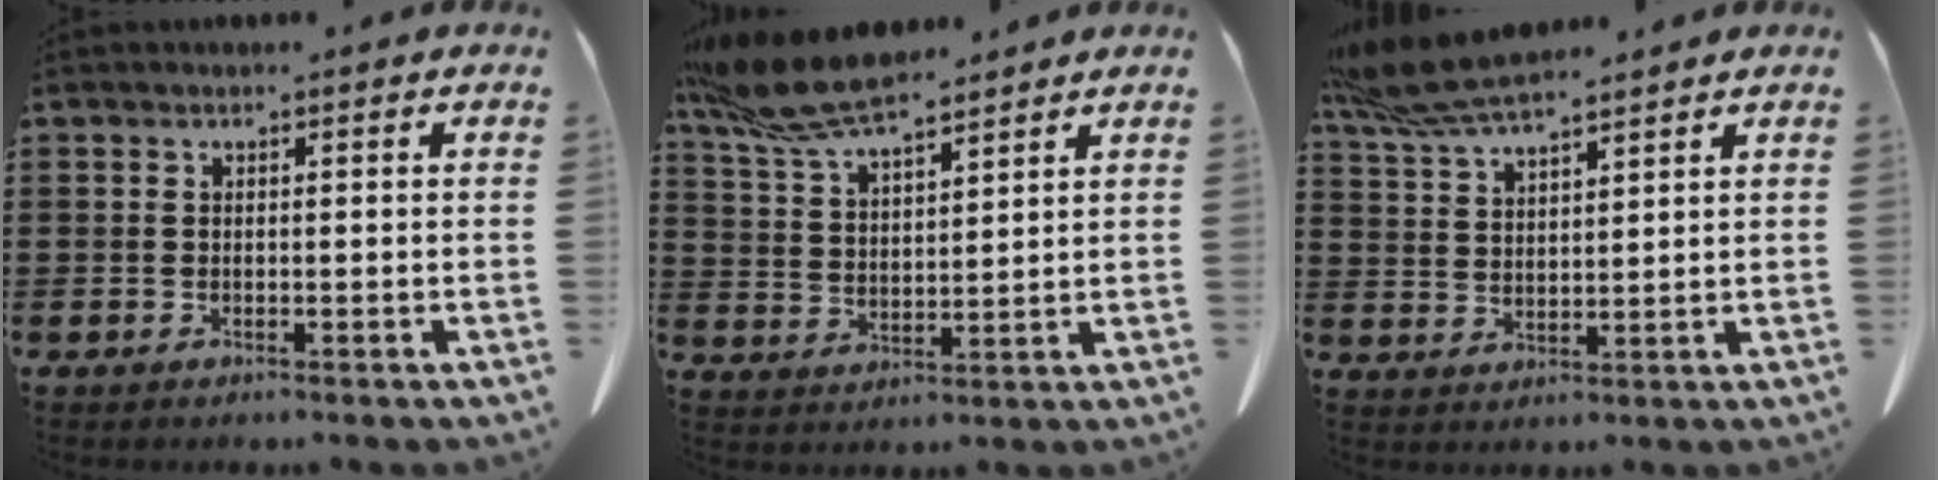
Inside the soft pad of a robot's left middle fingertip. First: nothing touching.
{"total": 9.8, "force": [8.3, 1.7, 4.9], "torque": [-0.122, -0.027, 0.154]}
{"total": 7.9, "force": [6.8, 1.2, 3.8], "torque": [-0.095, -0.017, 0.128]}